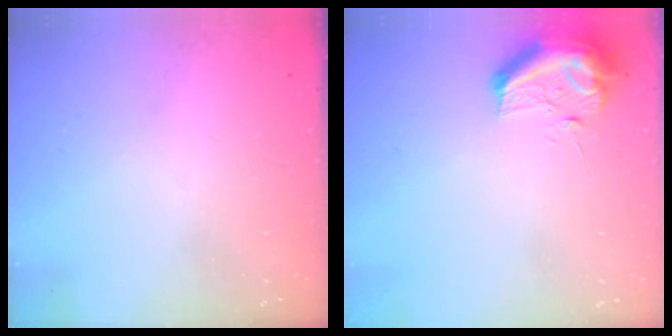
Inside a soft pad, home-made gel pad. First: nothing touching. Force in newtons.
{"total": 10.2, "press": 10.2, "slide": 0.3}